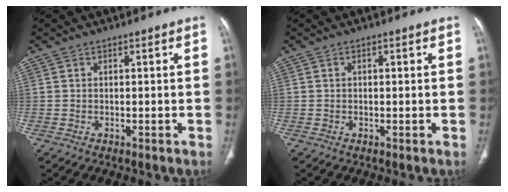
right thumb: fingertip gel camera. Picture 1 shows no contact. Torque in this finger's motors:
{"motor_torque": [-0.14, -0.10, -0.17, 0.18, 0.04]}